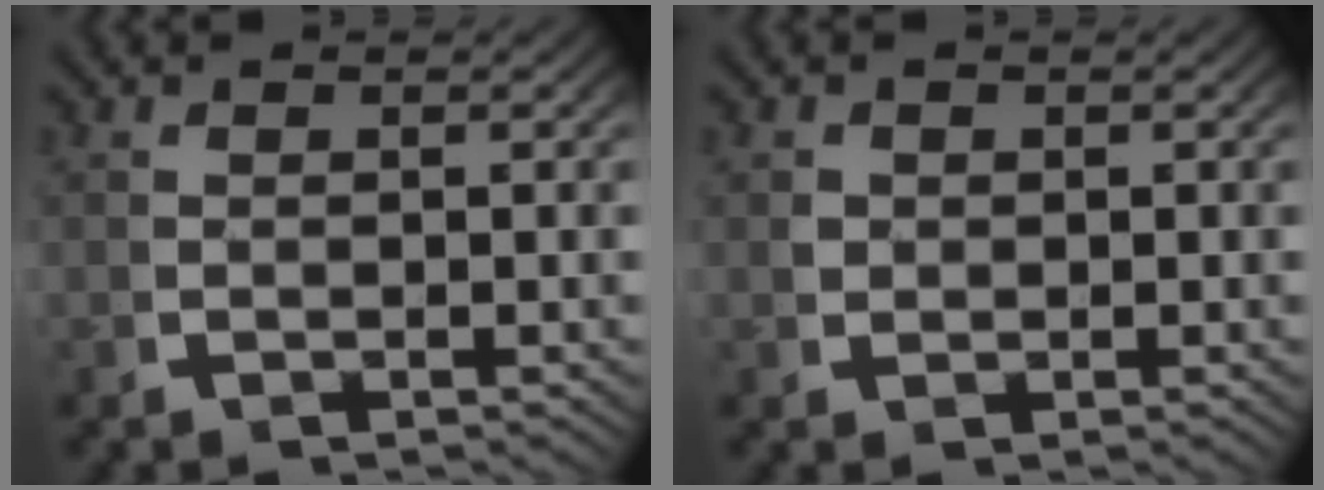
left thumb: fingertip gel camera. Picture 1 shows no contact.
{"total": 1.2, "force": [0.4, 1.1, 0.4], "torque": [-0.012, -0.010, 0.011]}